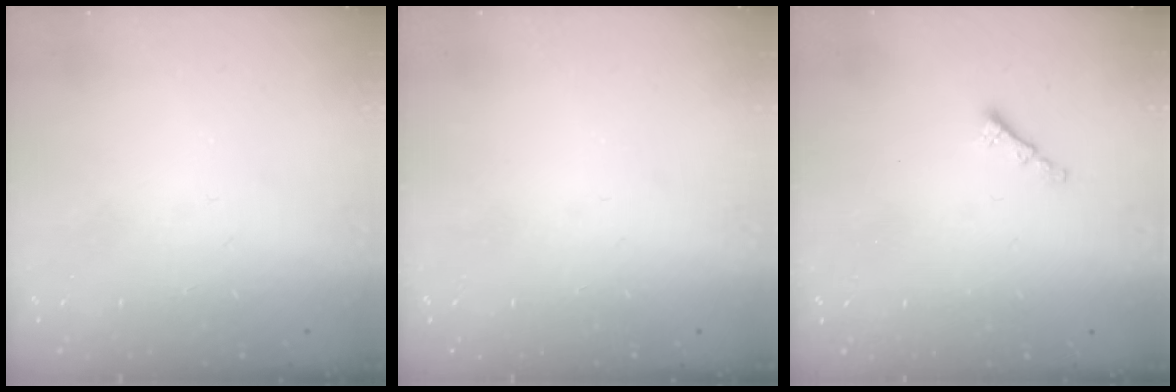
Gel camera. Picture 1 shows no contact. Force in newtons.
{"total": 0.0}
{"total": 1.3, "press": 1.2, "slide": 0.5}